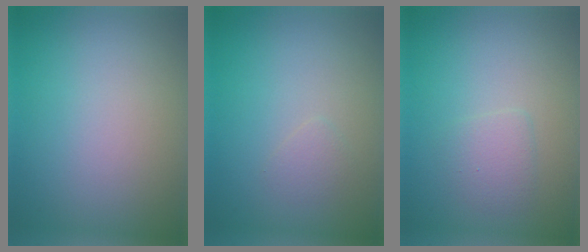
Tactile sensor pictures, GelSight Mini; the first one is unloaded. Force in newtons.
{"total": 0.8, "press": 0.8, "slide": 0.1}
{"total": 1.6, "press": 1.6, "slide": 0.1}